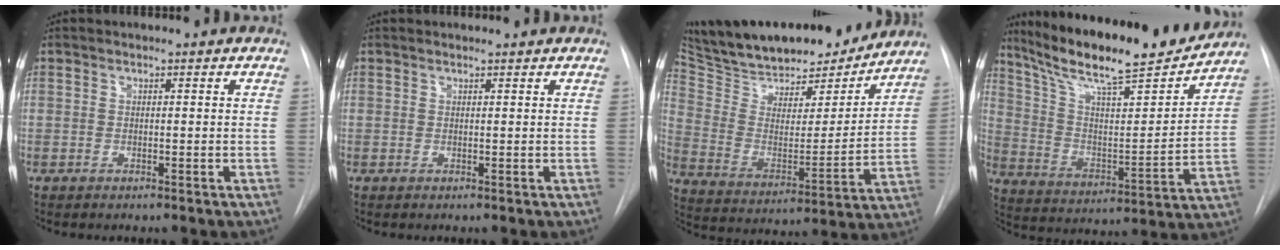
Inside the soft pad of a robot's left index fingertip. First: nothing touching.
{"total": 0.7, "force": [0.7, -0.1, -0.1], "torque": [-0.006, 0.005, 0.014]}
{"total": 24.8, "force": [22.2, 6.4, 9.1], "torque": [-0.168, -0.010, 0.339]}
{"total": 23.3, "force": [20.2, 2.6, 11.3], "torque": [-0.203, -0.021, 0.320]}